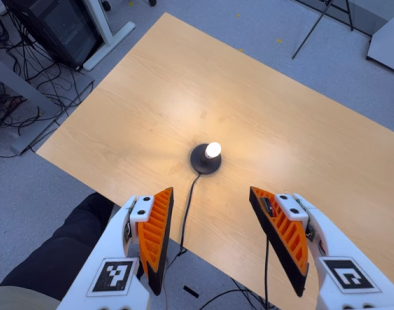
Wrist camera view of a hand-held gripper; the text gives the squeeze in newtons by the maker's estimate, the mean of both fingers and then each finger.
{"total": 0.0}